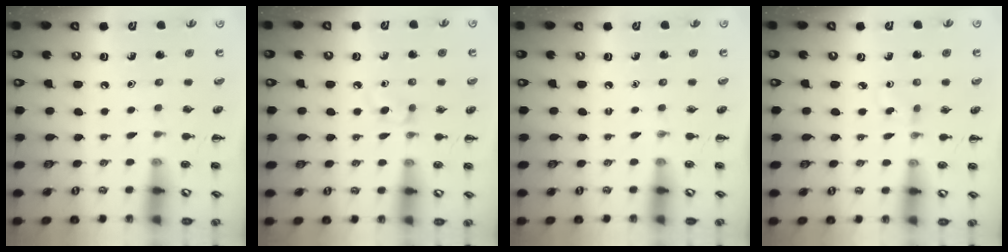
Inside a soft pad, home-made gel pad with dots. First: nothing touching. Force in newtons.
{"total": 2.4, "press": 2.1, "slide": 1.1}
{"total": 0.0}
{"total": 1.8, "press": 1.6, "slide": 0.8}